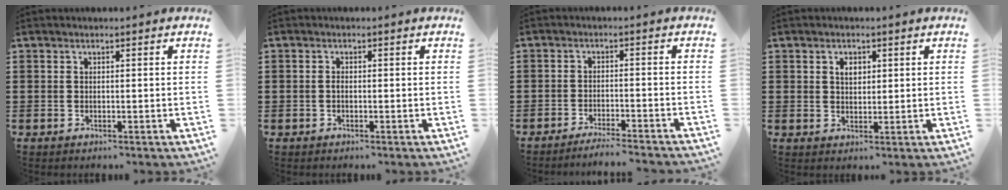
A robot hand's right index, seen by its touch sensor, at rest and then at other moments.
{"total": 0.7, "force": [-0.3, 0.4, 0.5], "torque": [-0.012, -0.003, -0.005]}
{"total": 3.2, "force": [-3.2, -0.5, 0.6], "torque": [-0.012, -0.004, -0.064]}
{"total": 2.0, "force": [0.7, 1.3, 1.4], "torque": [-0.024, 0.001, 0.011]}